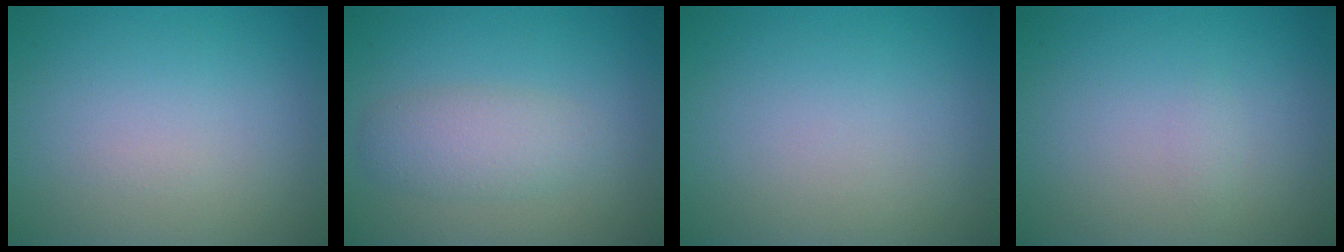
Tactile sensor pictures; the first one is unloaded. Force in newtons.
{"total": 2.9, "press": 2.9, "slide": 0.0}
{"total": 0.0}
{"total": 0.5, "press": 0.5, "slide": 0.1}